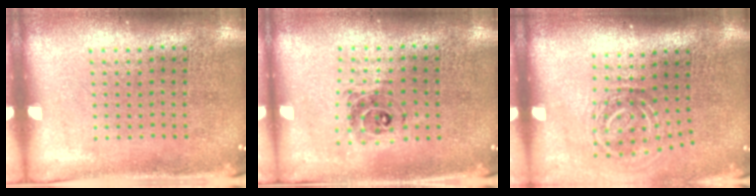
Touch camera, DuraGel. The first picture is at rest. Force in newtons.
{"total": 0.7, "press": 0.7, "slide": 0.0}
{"total": 1.9, "press": 1.2, "slide": 1.5}